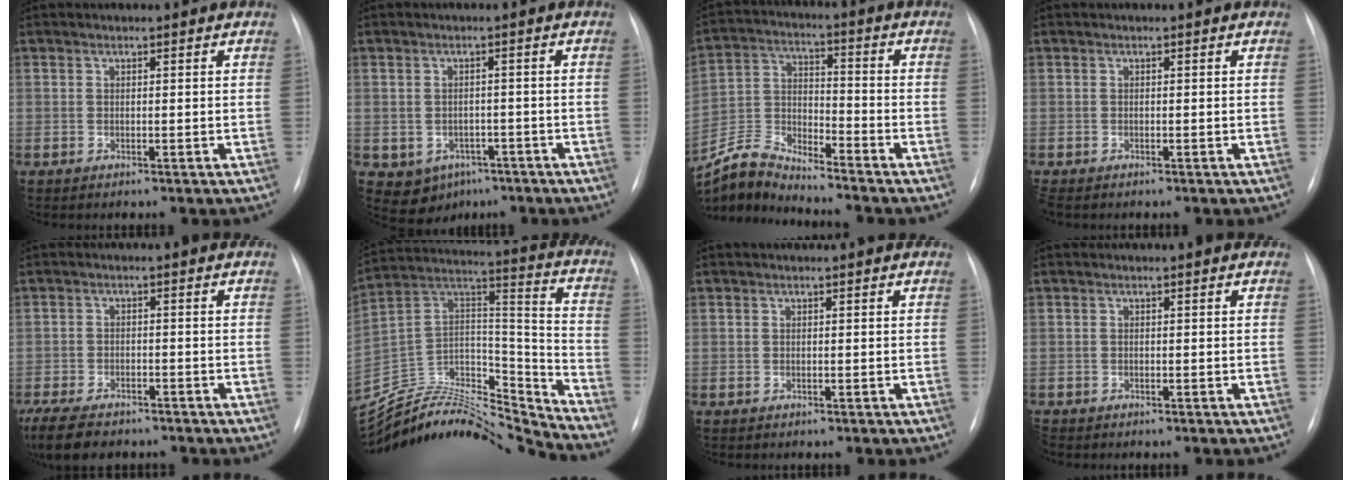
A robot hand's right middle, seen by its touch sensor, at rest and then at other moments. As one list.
[{"total": 5.7, "force": [-2.9, 4.7, 1.7], "torque": [-0.027, 0.009, -0.028]}, {"total": 9.3, "force": [-9.3, -0.6, 0.2], "torque": [-0.014, 0.021, -0.182]}, {"total": 1.0, "force": [-0.8, 0.3, 0.4], "torque": [-0.007, -0.002, -0.011]}, {"total": 11.4, "force": [-8.7, 4.7, 5.6], "torque": [-0.126, -0.013, -0.137]}, {"total": 22.7, "force": [-22.3, 1.8, 3.8], "torque": [-0.073, 0.048, -0.369]}, {"total": 0.0}, {"total": 1.2, "force": [-1.1, 0.4, 0.2], "torque": [-0.004, -0.002, -0.017]}]